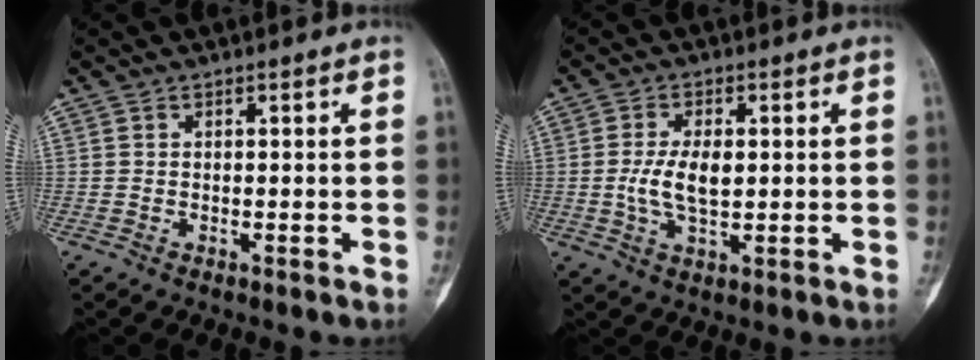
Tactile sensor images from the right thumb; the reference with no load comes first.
{"total": 6.5, "force": [0.2, 3.2, 5.7], "torque": [-0.116, -0.003, 0.002]}